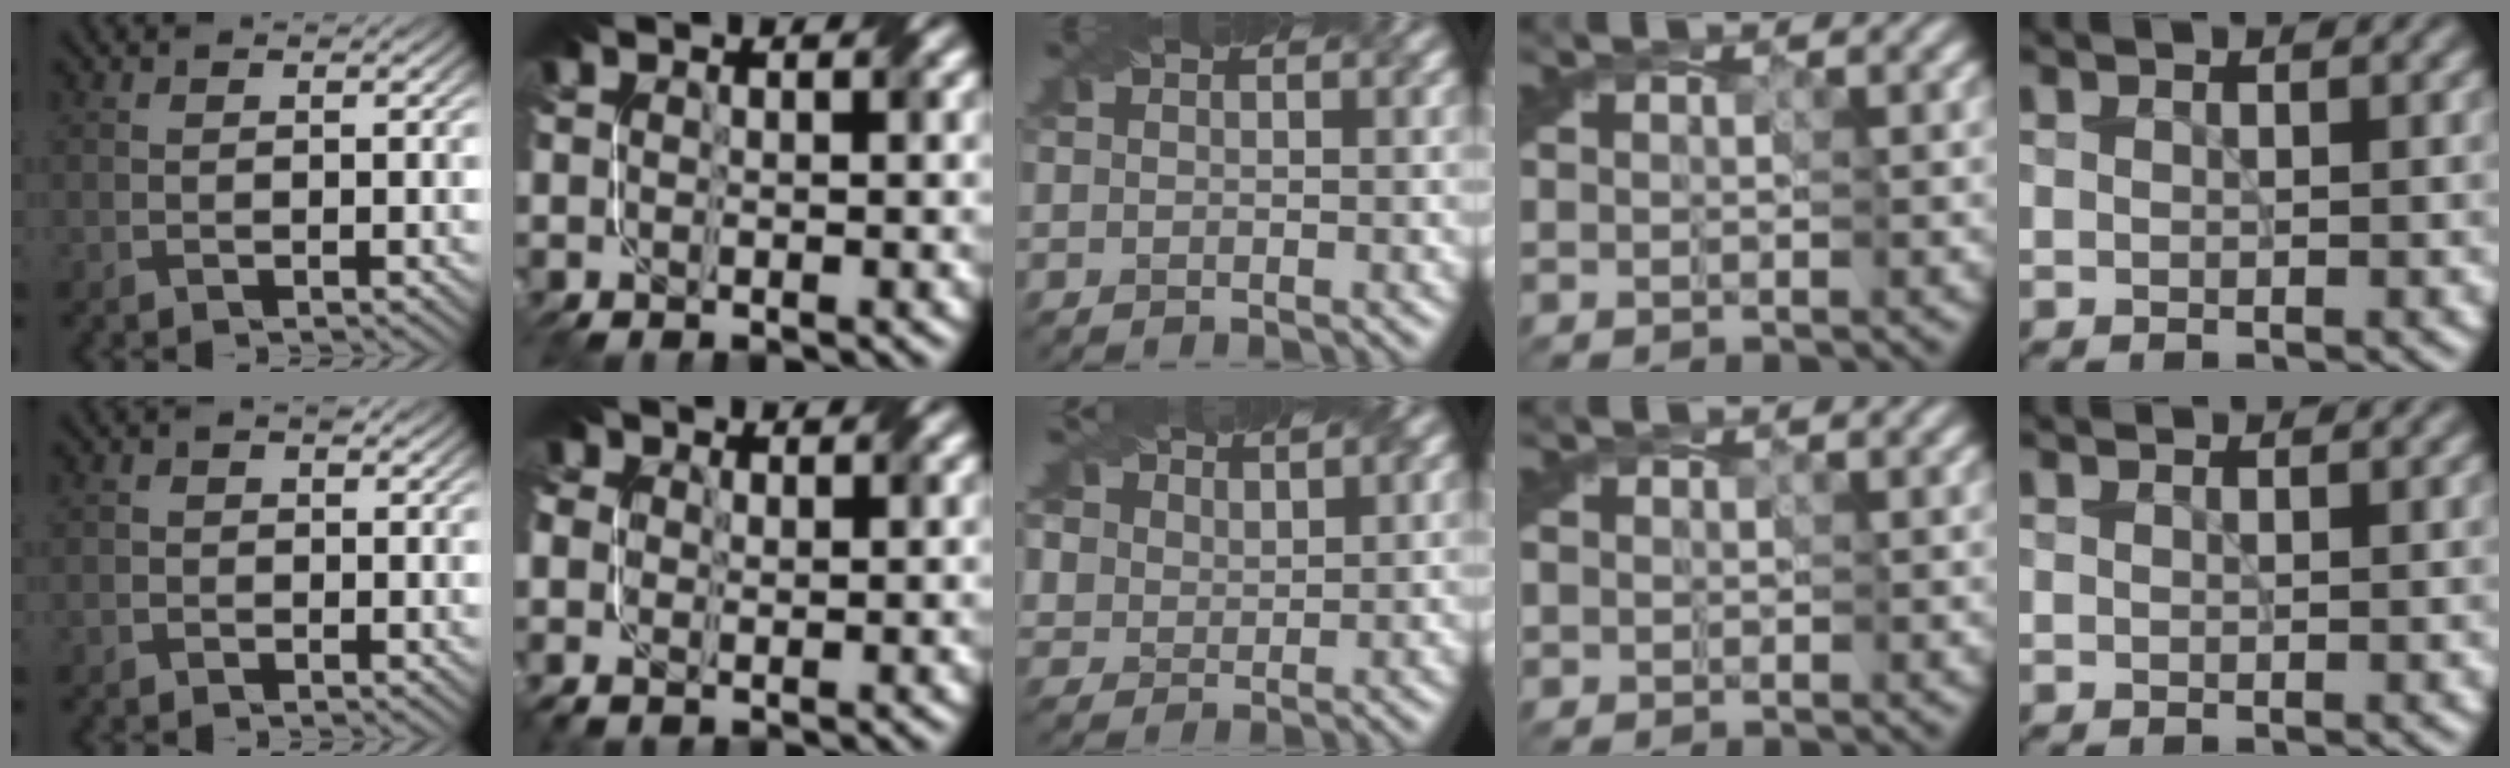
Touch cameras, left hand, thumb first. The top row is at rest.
{"thumb": {"total": 1.5, "force": [-0.5, 1.3, 0.5], "torque": [-0.008, -0.002, -0.011]}, "index": {"total": 3.9, "force": [1.3, 3.0, 2.0], "torque": [-0.046, 0.019, 0.014]}, "middle": {"total": 6.5, "force": [4.8, 3.9, 2.0], "torque": [-0.072, 0.004, 0.086]}, "ring": {"total": 1.0, "force": [0.1, 1.0, -0.1], "torque": [0.012, 0.001, -0.006]}, "little": {"total": 1.3, "force": [1.2, 0.2, 0.4], "torque": [-0.011, -0.003, 0.009]}}